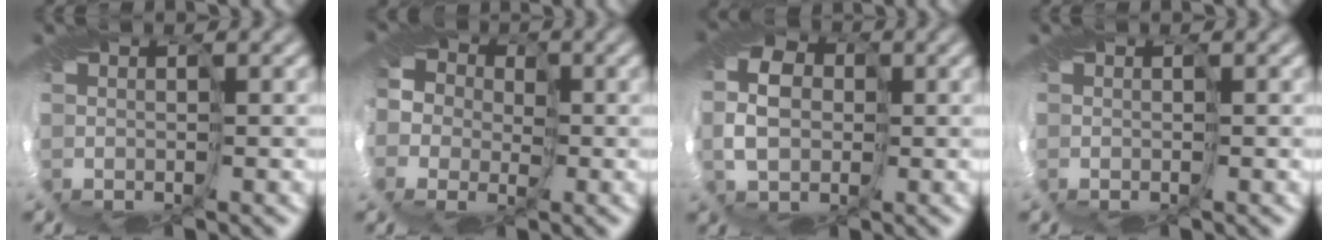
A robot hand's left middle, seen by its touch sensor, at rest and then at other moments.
{"total": 5.9, "force": [0.1, 5.7, 1.7], "torque": [-0.021, 0.010, -0.044]}
{"total": 4.2, "force": [-1.2, 3.0, 2.7], "torque": [-0.052, -0.009, -0.035]}
{"total": 0.0}